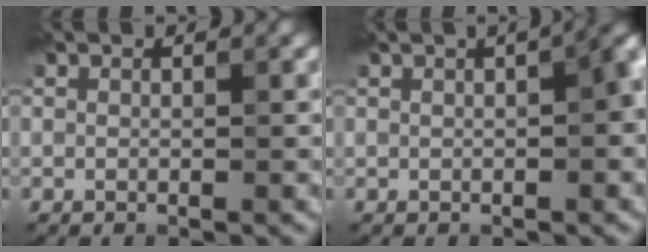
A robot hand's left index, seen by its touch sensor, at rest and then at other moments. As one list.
[{"total": 3.3, "force": [0.2, 0.9, 3.2], "torque": [-0.033, 0.013, 0.009]}]